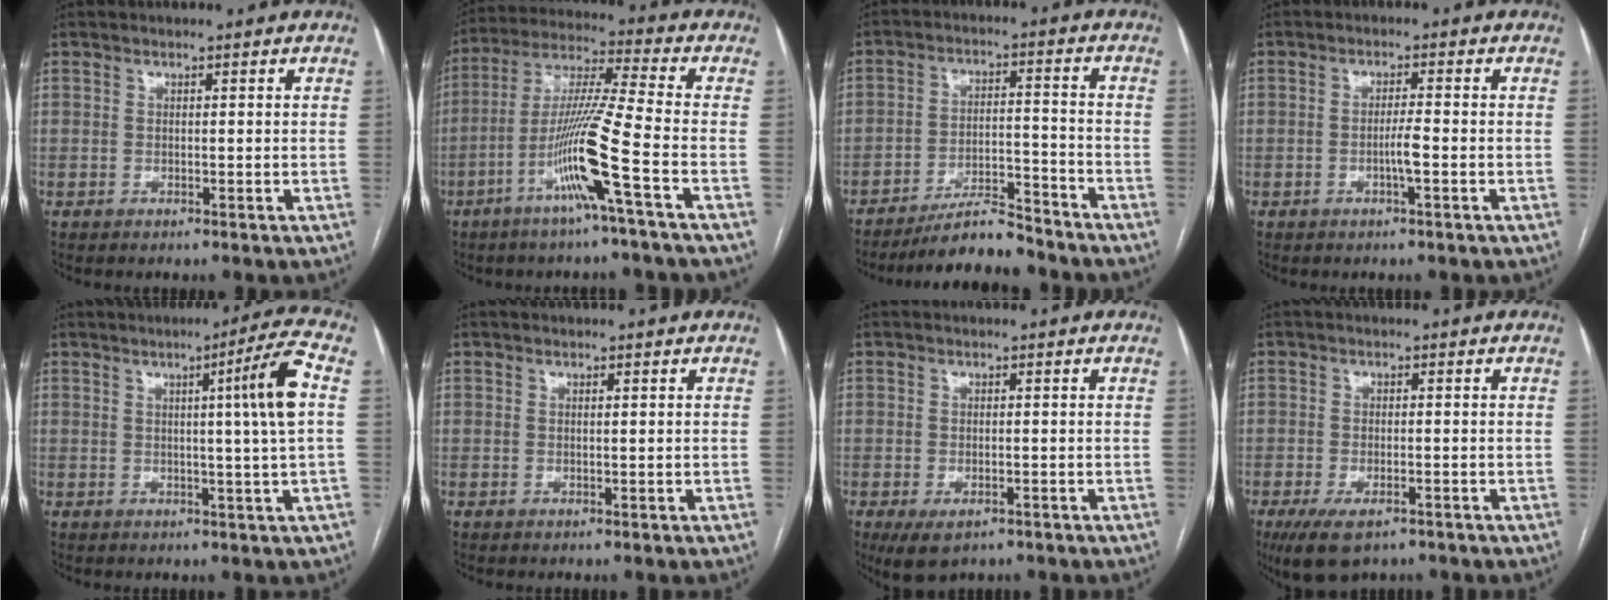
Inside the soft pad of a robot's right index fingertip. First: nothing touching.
{"total": 12.5, "force": [-5.2, -1.8, 11.2], "torque": [-0.218, -0.004, -0.104]}
{"total": 8.9, "force": [-8.2, 1.4, 3.0], "torque": [-0.046, 0.006, -0.138]}
{"total": 2.5, "force": [-0.9, -0.1, 2.4], "torque": [-0.042, 0.000, -0.017]}
{"total": 8.1, "force": [1.3, -2.0, 7.8], "torque": [-0.116, 0.000, 0.024]}
{"total": 0.0}
{"total": 4.5, "force": [-2.7, 2.3, 2.9], "torque": [-0.053, -0.009, -0.036]}
{"total": 6.4, "force": [-4.2, 2.6, 4.0], "torque": [-0.075, -0.011, -0.066]}